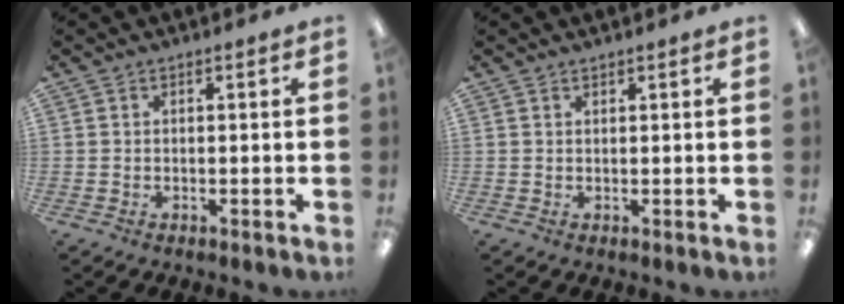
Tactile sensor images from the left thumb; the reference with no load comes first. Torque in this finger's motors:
{"motor_torque": [0.02, -0.06, -0.32, 0.02, 0.03]}